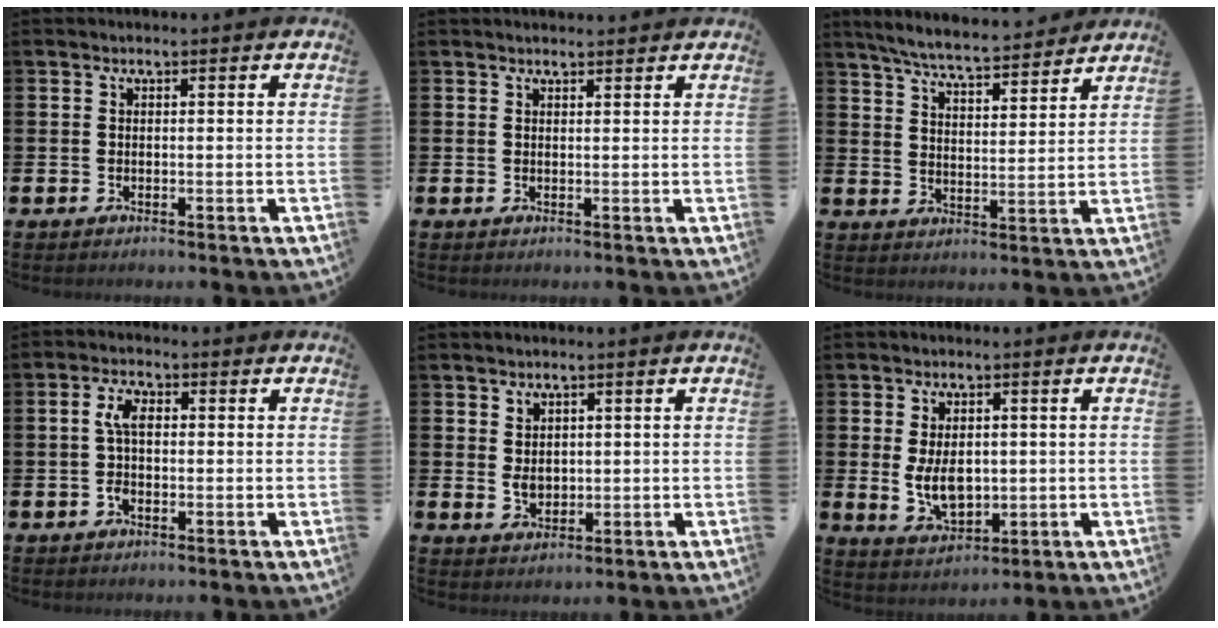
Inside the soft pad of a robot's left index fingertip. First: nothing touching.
{"total": 1.1, "force": [1.1, 0.2, 0.0], "torque": [0.007, -0.003, 0.018]}
{"total": 6.4, "force": [6.1, 0.5, 1.8], "torque": [-0.062, -0.037, 0.107]}
{"total": 4.1, "force": [0.3, 2.0, 3.6], "torque": [-0.062, 0.006, 0.001]}
{"total": 2.4, "force": [1.2, 1.8, 1.1], "torque": [-0.001, -0.005, 0.017]}
{"total": 5.2, "force": [0.2, 3.3, 4.0], "torque": [-0.065, 0.004, 0.002]}